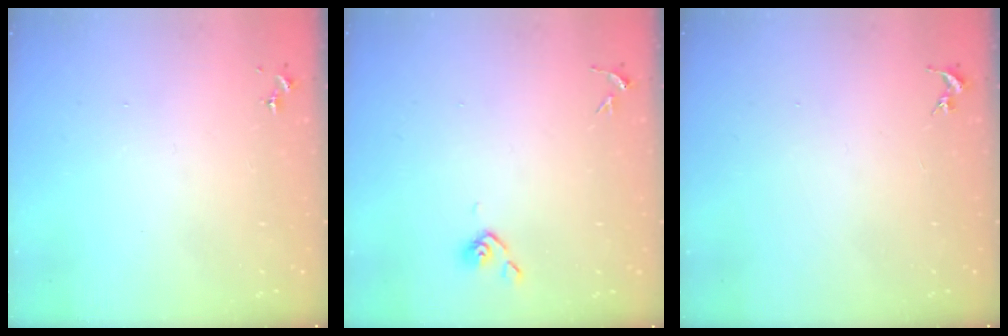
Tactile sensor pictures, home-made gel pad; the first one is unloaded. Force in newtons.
{"total": 4.3, "press": 4.2, "slide": 0.9}
{"total": 0.0}